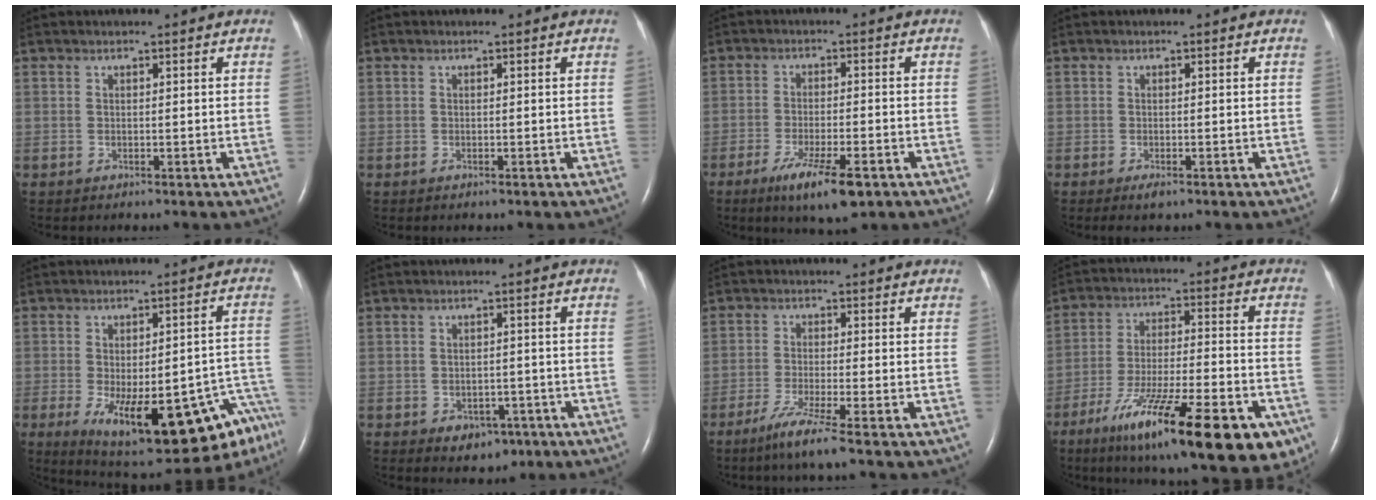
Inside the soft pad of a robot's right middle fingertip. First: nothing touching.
{"total": 0.0}
{"total": 8.4, "force": [-4.9, 1.4, 6.7], "torque": [-0.120, -0.018, -0.077]}
{"total": 1.4, "force": [-0.9, 0.3, 1.0], "torque": [-0.022, -0.004, -0.014]}
{"total": 22.8, "force": [-12.4, 6.7, 17.8], "torque": [-0.167, 0.012, -0.153]}
{"total": 4.0, "force": [-2.1, 2.8, 2.0], "torque": [-0.025, 0.005, -0.015]}
{"total": 5.5, "force": [-3.6, -0.8, 4.1], "torque": [-0.082, -0.018, -0.072]}
{"total": 24.0, "force": [-13.5, 5.0, 19.2], "torque": [-0.254, -0.027, -0.210]}